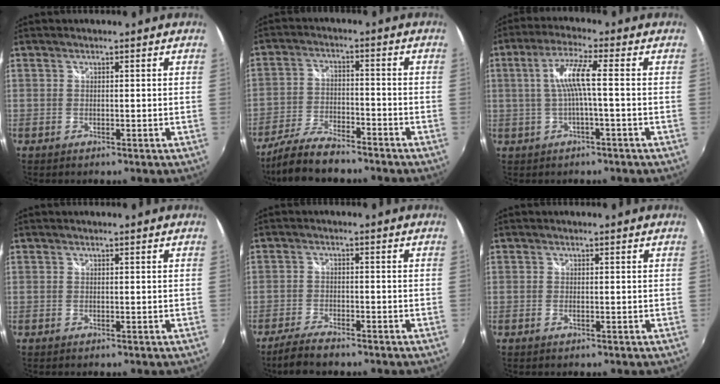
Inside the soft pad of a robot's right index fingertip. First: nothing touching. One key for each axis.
{"total": 10.5, "fx": -8.8, "fy": 2.9, "fz": 4.8, "tx": -0.120, "ty": -0.011, "tz": -0.163}
{"total": 6.2, "fx": -0.4, "fy": -0.1, "fz": 6.2, "tx": -0.129, "ty": 0.005, "tz": -0.001}
{"total": 0.0}
{"total": 5.4, "fx": -4.5, "fy": 1.4, "fz": 2.5, "tx": -0.073, "ty": -0.006, "tz": -0.086}
{"total": 0.8, "fx": -0.2, "fy": 0.3, "fz": 0.7, "tx": -0.014, "ty": 0.000, "tz": -0.004}